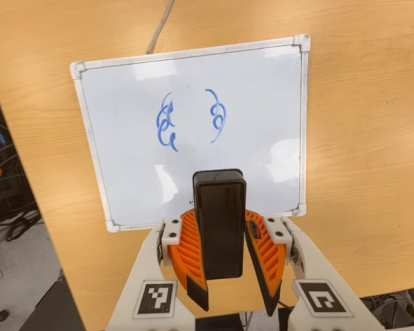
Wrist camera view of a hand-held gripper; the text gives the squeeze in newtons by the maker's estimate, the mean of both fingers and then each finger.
{"total": 8.3, "left": 9.0, "right": 7.6}